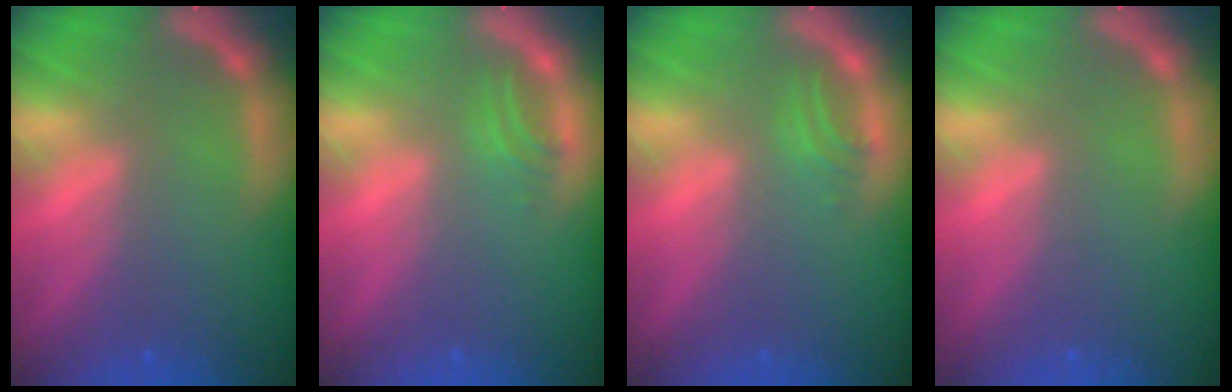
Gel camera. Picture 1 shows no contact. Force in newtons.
{"total": 1.5}
{"total": 1.5}
{"total": 0.0}